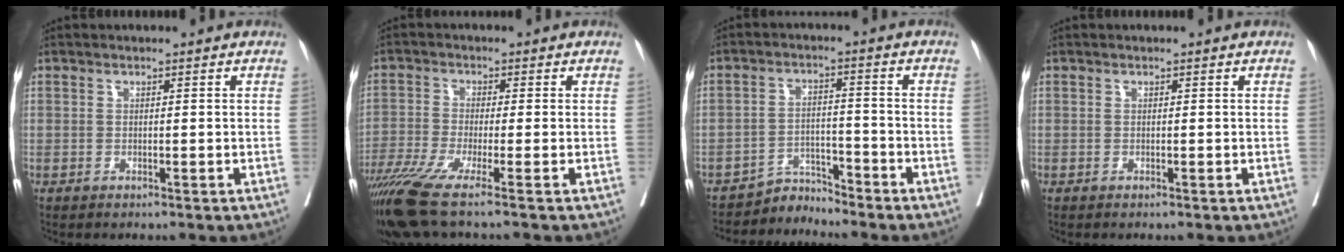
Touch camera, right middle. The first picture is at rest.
{"total": 10.7, "force": [-7.5, -0.5, 7.6], "torque": [-0.137, -0.029, -0.135]}
{"total": 3.9, "force": [-3.7, 0.2, -1.1], "torque": [0.029, 0.004, -0.063]}
{"total": 0.0}